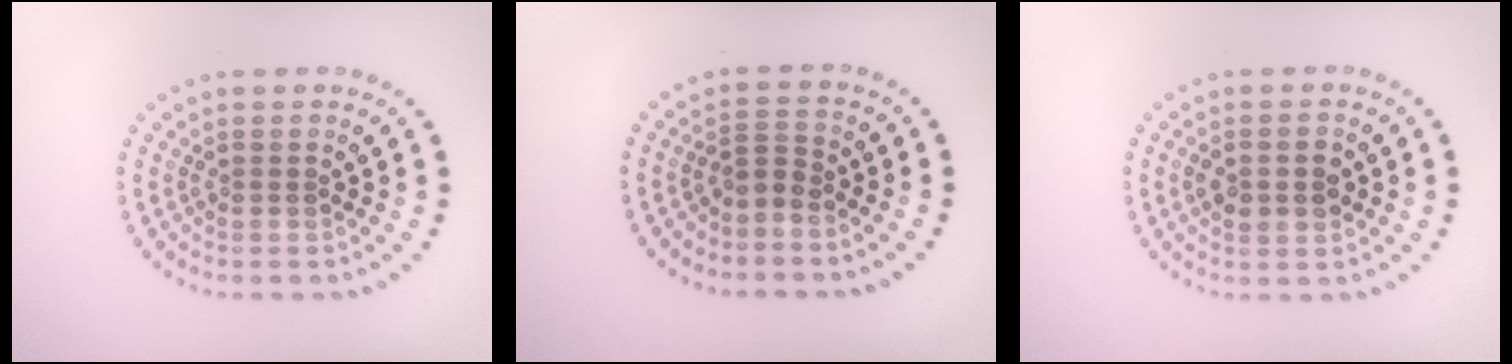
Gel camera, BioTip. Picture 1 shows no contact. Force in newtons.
{"total": 1.8, "press": 1.3, "slide": 1.2}
{"total": 2.7, "press": 2.7, "slide": 0.1}